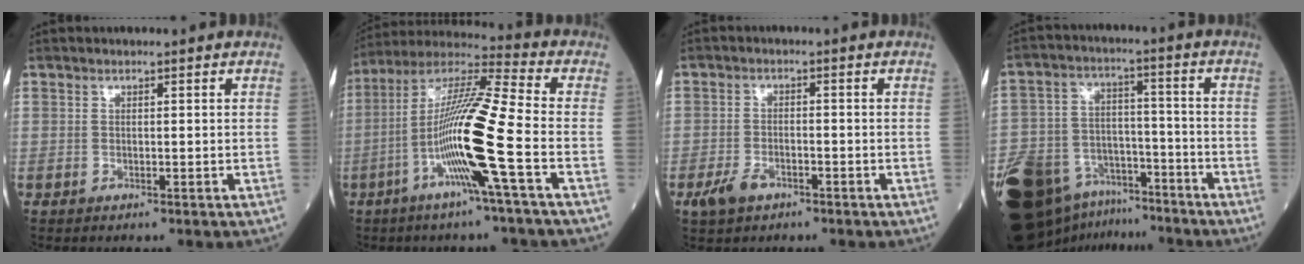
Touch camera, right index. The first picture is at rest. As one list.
[{"total": 15.3, "force": [-4.5, -1.1, 14.6], "torque": [-0.286, -0.001, -0.093]}, {"total": 3.7, "force": [-2.2, 2.0, 2.3], "torque": [-0.055, -0.001, -0.033]}, {"total": 22.1, "force": [-15.0, 12.2, 10.8], "torque": [-0.272, 0.007, -0.250]}]